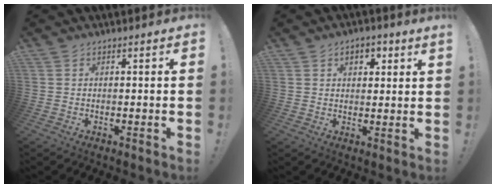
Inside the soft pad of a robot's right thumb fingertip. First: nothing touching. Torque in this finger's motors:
{"motor_torque": [-0.02, 0.06, 0.00, 0.00, 0.00]}